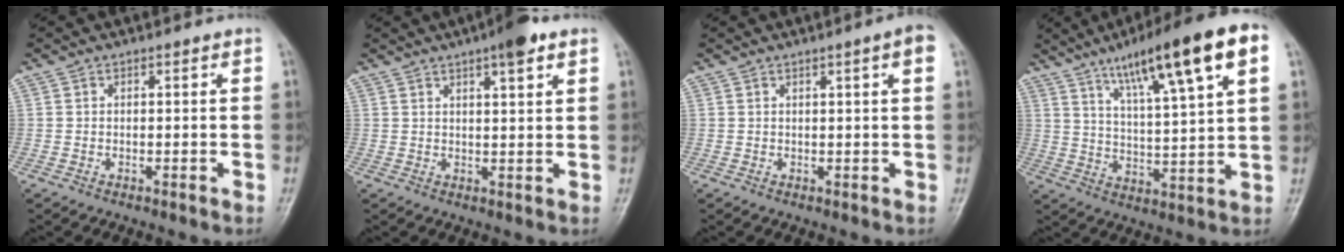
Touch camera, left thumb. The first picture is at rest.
{"total": 6.2, "force": [3.7, 1.4, 4.9], "torque": [-0.067, -0.007, 0.050]}
{"total": 3.4, "force": [1.4, 0.0, 3.1], "torque": [-0.042, 0.000, 0.019]}
{"total": 18.9, "force": [9.6, 3.0, 16.0], "torque": [-0.237, -0.013, 0.154]}